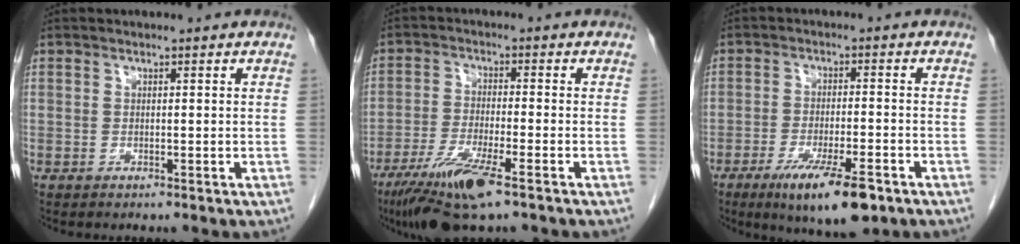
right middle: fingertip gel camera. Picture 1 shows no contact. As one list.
[{"total": 9.8, "force": [-6.1, 0.9, 7.7], "torque": [-0.150, -0.028, -0.107]}, {"total": 10.3, "force": [-6.2, 1.8, 8.0], "torque": [-0.135, -0.021, -0.095]}]